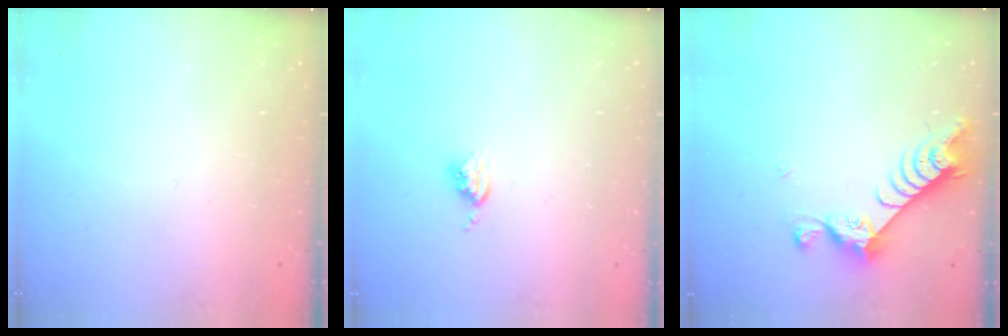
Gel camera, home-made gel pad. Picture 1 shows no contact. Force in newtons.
{"total": 3.9, "press": 3.9, "slide": 0.5}
{"total": 7.2, "press": 7.2, "slide": 1.0}